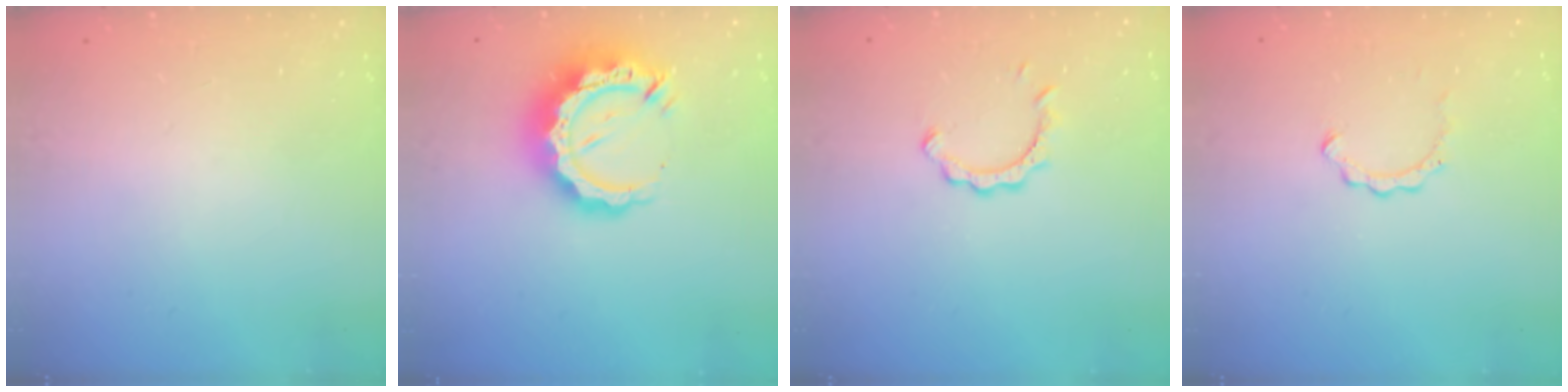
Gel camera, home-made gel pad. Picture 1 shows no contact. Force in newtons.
{"total": 13.8, "press": 13.7, "slide": 1.2}
{"total": 5.1, "press": 5.1, "slide": 0.6}
{"total": 2.6, "press": 2.6, "slide": 0.3}